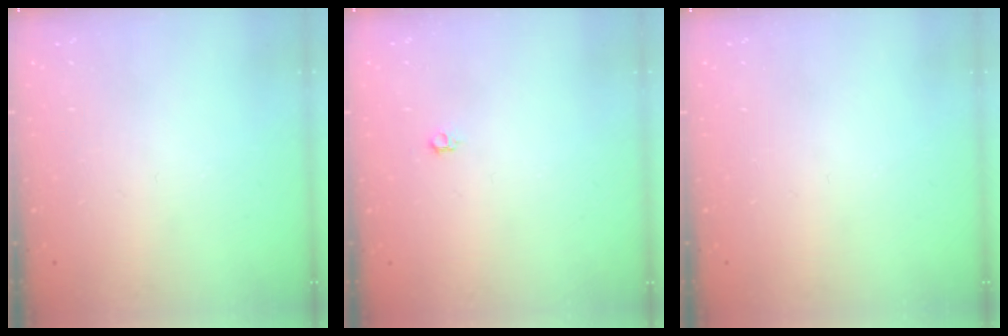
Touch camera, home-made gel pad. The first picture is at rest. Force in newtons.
{"total": 3.6, "press": 3.5, "slide": 0.8}
{"total": 0.0}